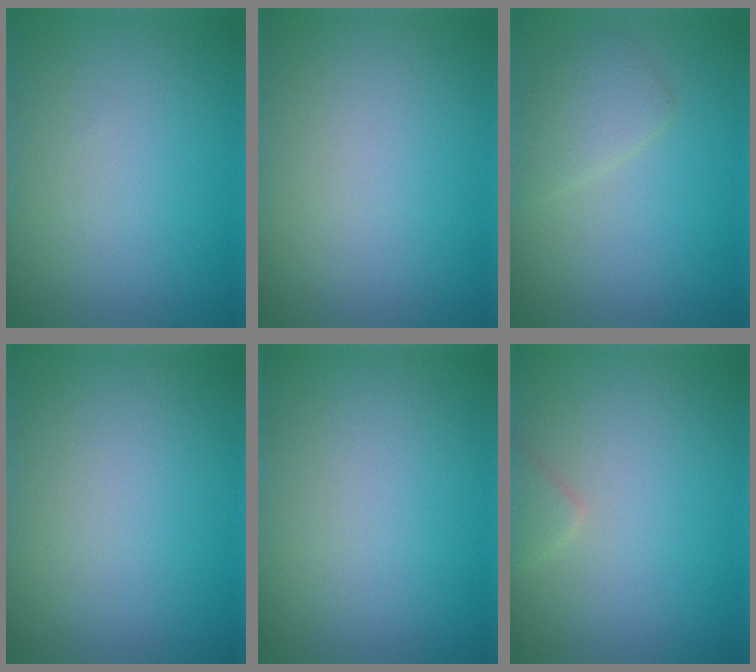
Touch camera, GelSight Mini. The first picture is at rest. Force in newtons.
{"total": 0.0}
{"total": 2.1, "press": 2.1, "slide": 0.1}
{"total": 0.0}
{"total": 0.0}
{"total": 1.3, "press": 1.3, "slide": 0.1}